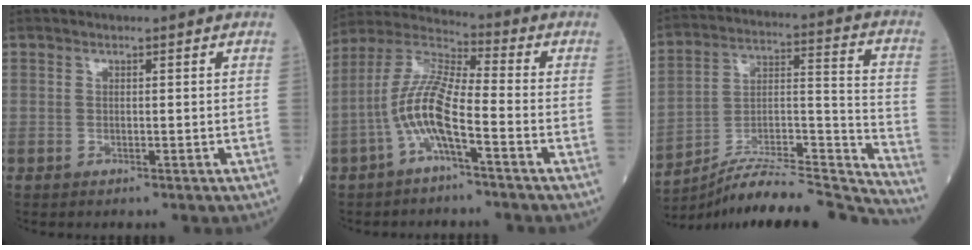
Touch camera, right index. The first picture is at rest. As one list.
[{"total": 9.8, "force": [-3.5, 1.4, 9.0], "torque": [-0.196, 0.017, -0.074]}, {"total": 21.9, "force": [-21.1, -0.2, 5.9], "torque": [-0.091, 0.026, -0.333]}]